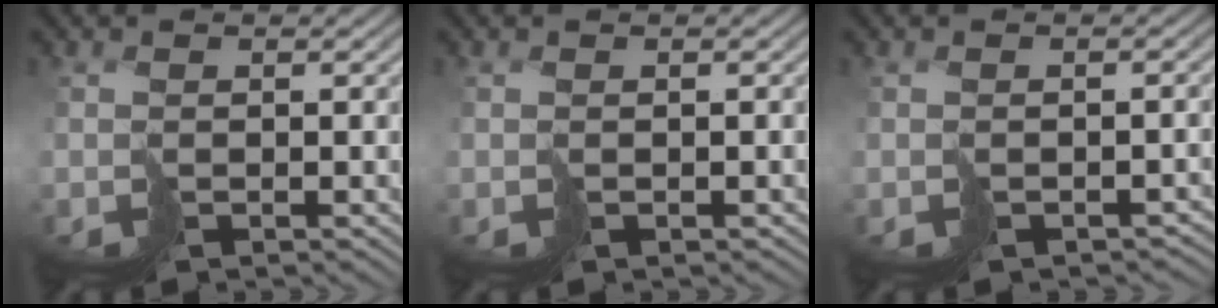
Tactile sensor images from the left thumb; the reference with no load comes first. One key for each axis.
{"total": 0.6, "fx": -0.3, "fy": 0.4, "fz": 0.4, "tx": -0.003, "ty": -0.001, "tz": -0.004}
{"total": 3.2, "fx": -2.0, "fy": 1.8, "fz": 1.8, "tx": -0.023, "ty": -0.010, "tz": -0.022}